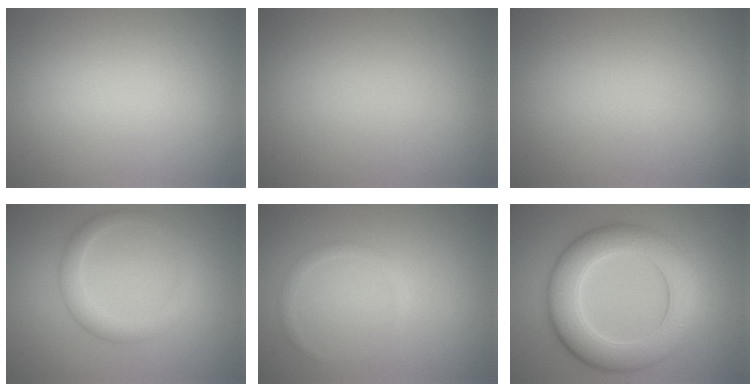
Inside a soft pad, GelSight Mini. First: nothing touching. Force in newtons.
{"total": 0.0}
{"total": 0.0}
{"total": 2.4, "press": 2.4, "slide": 0.1}
{"total": 0.9, "press": 0.9, "slide": 0.1}
{"total": 7.9, "press": 7.8, "slide": 0.6}